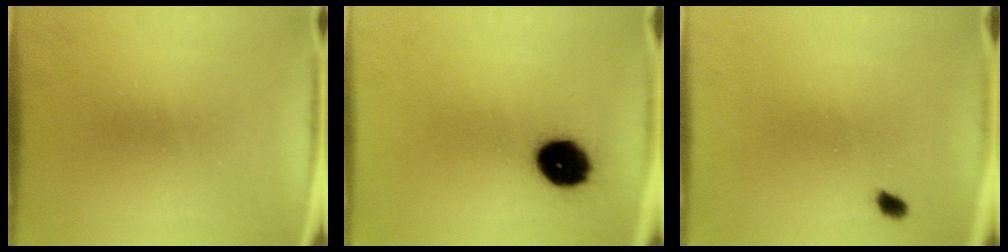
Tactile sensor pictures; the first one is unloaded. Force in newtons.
{"total": 11.3}
{"total": 1.4}